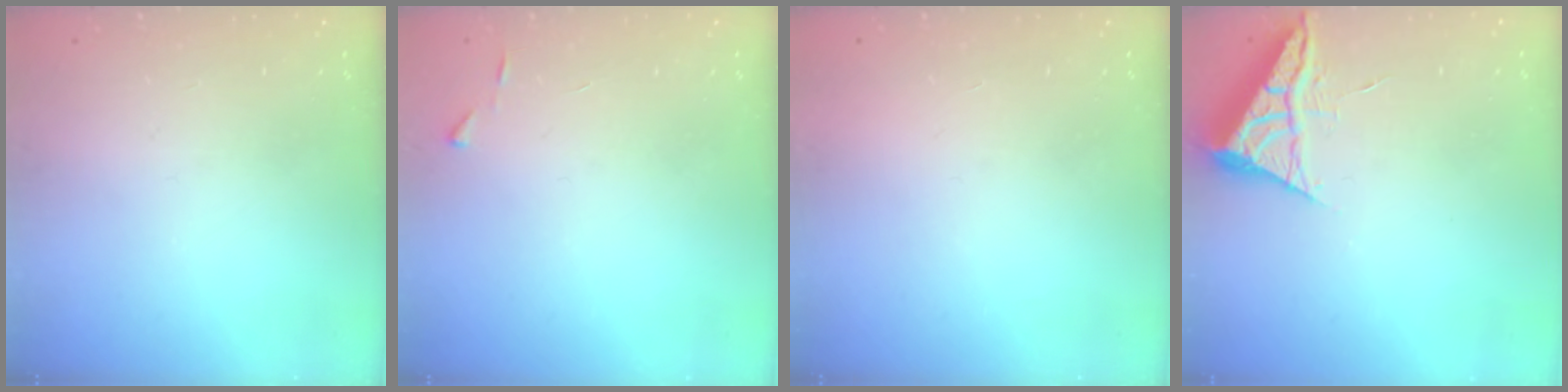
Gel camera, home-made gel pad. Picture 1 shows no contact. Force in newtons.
{"total": 2.7, "press": 2.7, "slide": 0.3}
{"total": 1.6, "press": 1.6, "slide": 0.1}
{"total": 5.4, "press": 5.4, "slide": 0.8}